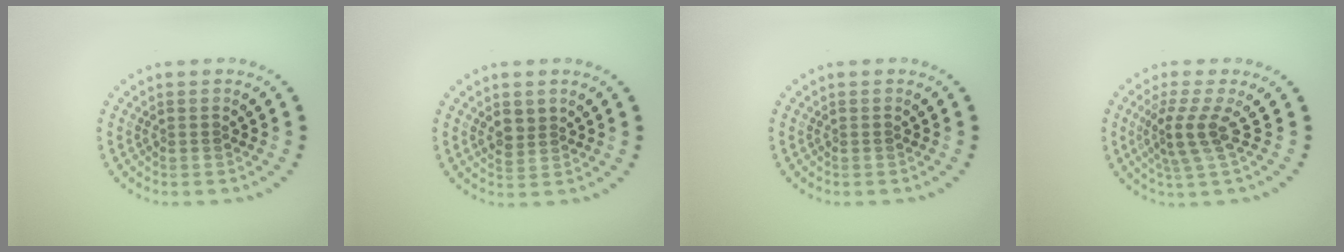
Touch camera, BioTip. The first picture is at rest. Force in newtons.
{"total": 1.8, "press": 1.6, "slide": 0.8}
{"total": 0.0}
{"total": 2.9, "press": 2.0, "slide": 2.1}